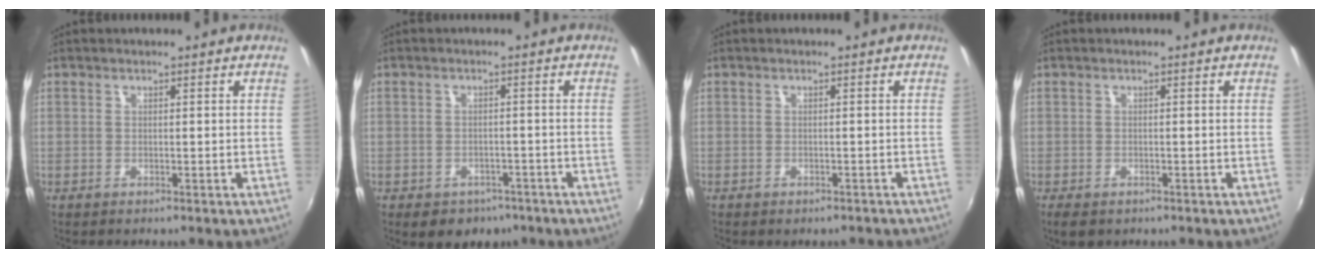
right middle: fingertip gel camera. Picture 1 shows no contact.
{"total": 6.7, "force": [-4.3, 4.6, 2.3], "torque": [-0.054, -0.004, -0.052]}
{"total": 2.7, "force": [-2.2, 1.1, 1.0], "torque": [-0.020, -0.013, -0.028]}
{"total": 3.2, "force": [-2.0, 1.8, 1.7], "torque": [-0.037, -0.014, -0.031]}